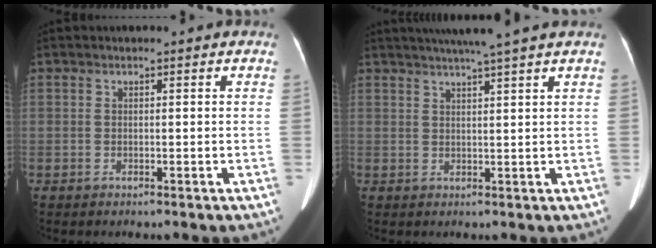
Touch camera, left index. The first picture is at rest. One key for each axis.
{"total": 7.4, "fx": 6.0, "fy": -1.3, "fz": 4.1, "tx": -0.062, "ty": 0.014, "tz": 0.079}